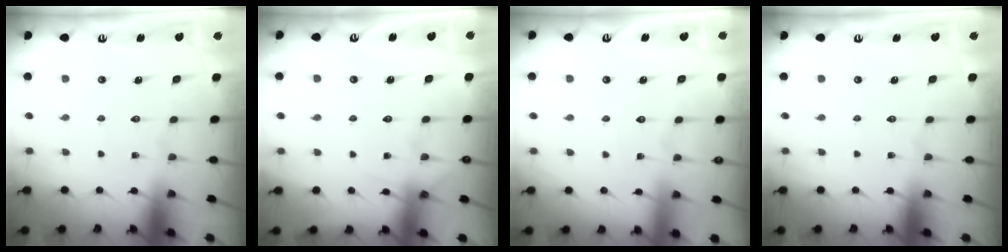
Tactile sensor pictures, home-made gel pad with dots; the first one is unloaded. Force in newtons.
{"total": 5.0, "press": 4.9, "slide": 0.6}
{"total": 2.4, "press": 2.4, "slide": 0.2}
{"total": 0.0}